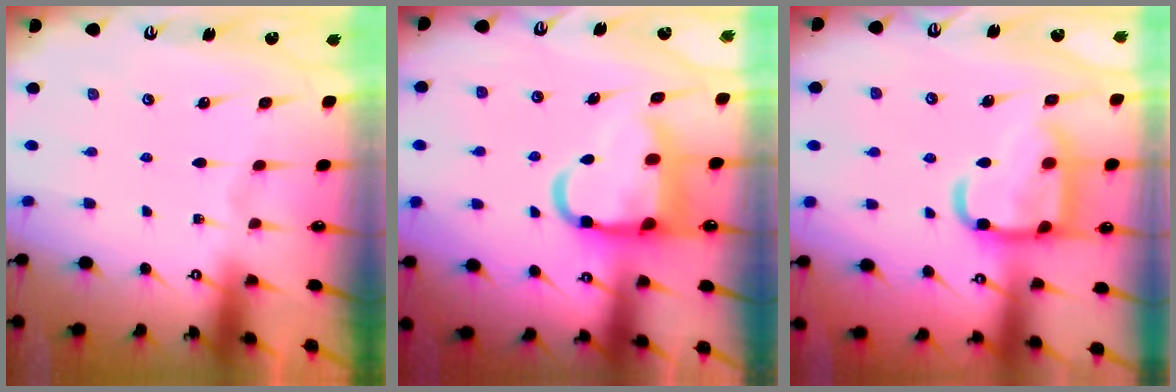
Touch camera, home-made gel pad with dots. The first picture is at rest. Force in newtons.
{"total": 13.3, "press": 13.2, "slide": 1.7}
{"total": 17.5, "press": 17.4, "slide": 1.6}